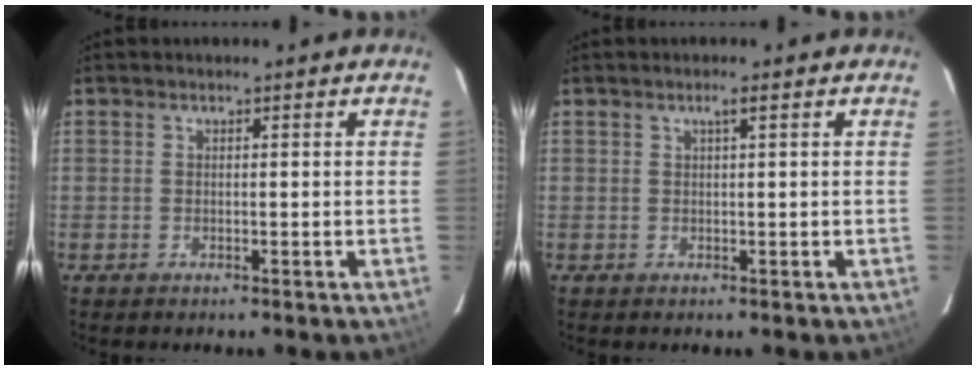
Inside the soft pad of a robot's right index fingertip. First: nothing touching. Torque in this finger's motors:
{"motor_torque": [-0.01, 0.02, 0.01, 0.04]}